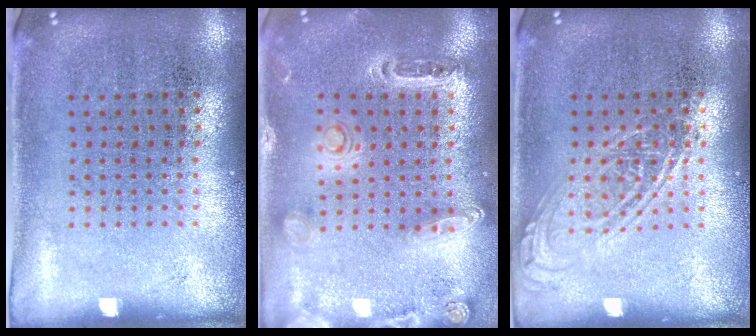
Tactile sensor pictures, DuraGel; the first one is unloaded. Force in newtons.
{"total": 1.4, "press": 1.4, "slide": 0.3}
{"total": 2.2, "press": 2.2, "slide": 0.2}